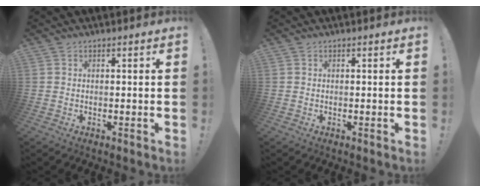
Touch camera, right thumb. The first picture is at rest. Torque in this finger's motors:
{"motor_torque": [-0.10, 0.10, -0.09, 0.09, 0.00]}